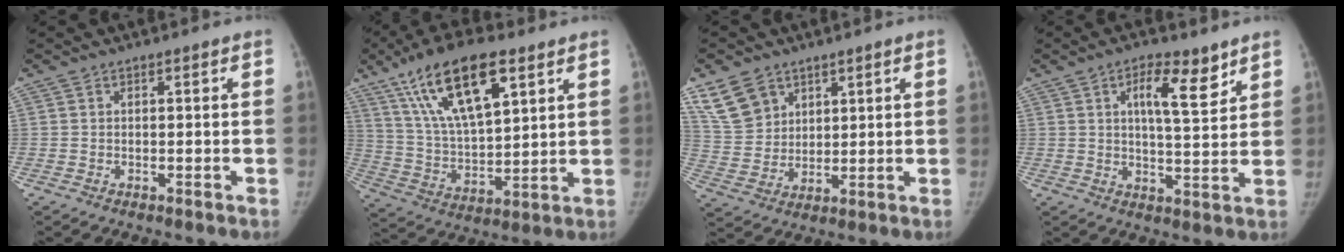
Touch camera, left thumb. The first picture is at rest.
{"total": 19.2, "force": [10.1, 7.4, 14.5], "torque": [-0.241, -0.026, 0.190]}
{"total": 8.9, "force": [5.6, 6.4, 2.8], "torque": [-0.035, -0.022, 0.122]}
{"total": 8.8, "force": [4.7, 2.9, 6.9], "torque": [-0.092, -0.029, 0.074]}